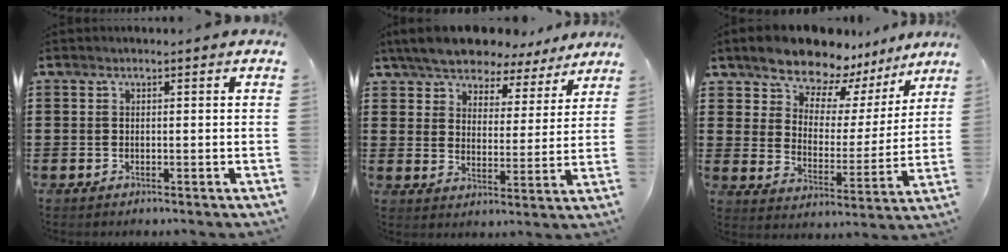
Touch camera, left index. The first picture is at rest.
{"total": 7.3, "force": [7.0, 1.4, 1.5], "torque": [-0.065, -0.033, 0.126]}
{"total": 9.8, "force": [8.9, 3.6, 1.9], "torque": [-0.073, -0.061, 0.162]}